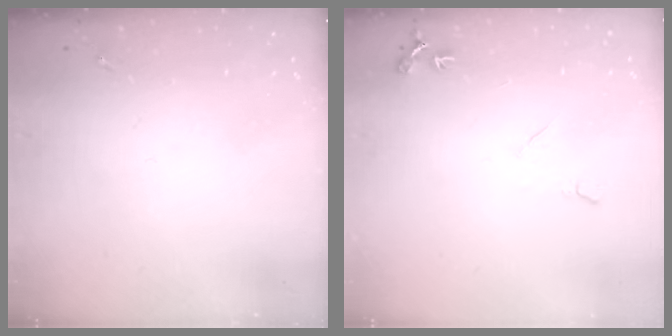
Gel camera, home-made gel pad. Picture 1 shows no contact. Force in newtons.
{"total": 7.0, "press": 7.0, "slide": 0.8}